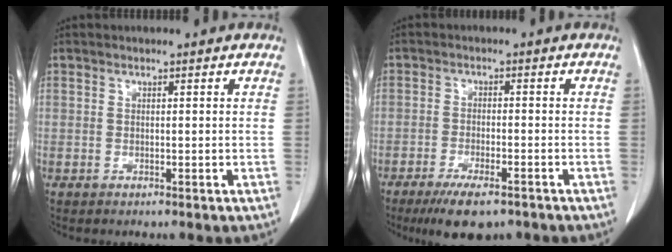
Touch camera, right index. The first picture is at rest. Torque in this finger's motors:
{"motor_torque": [0.80, -0.71, 0.32, 0.11]}